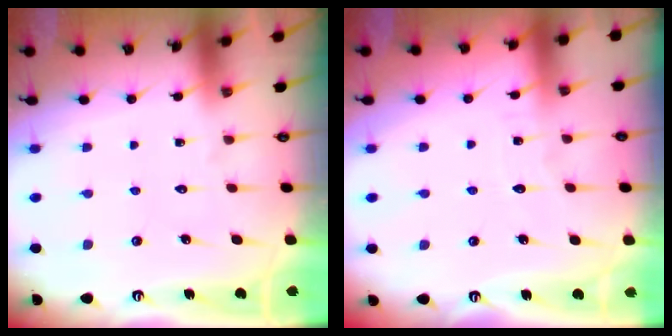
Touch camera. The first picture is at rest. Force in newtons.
{"total": 2.7, "press": 2.7, "slide": 0.3}